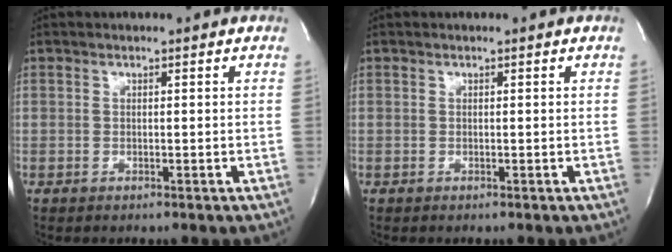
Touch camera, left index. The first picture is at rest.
{"total": 0.0}